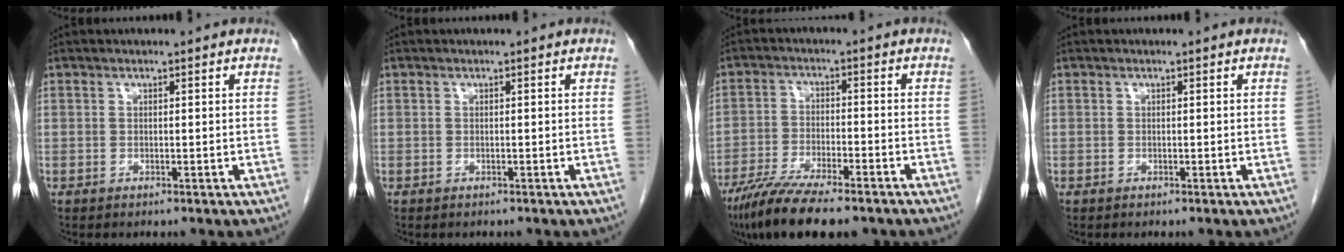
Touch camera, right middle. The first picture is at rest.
{"total": 0.0}
{"total": 12.9, "force": [-10.0, 2.5, 7.8], "torque": [-0.133, -0.026, -0.164]}
{"total": 0.0}